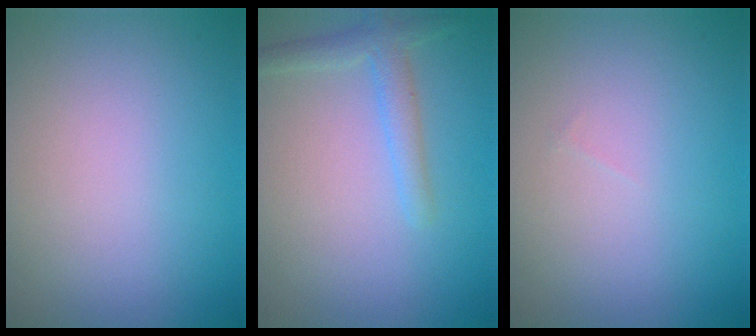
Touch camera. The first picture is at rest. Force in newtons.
{"total": 2.3, "press": 2.3, "slide": 0.1}
{"total": 0.0}